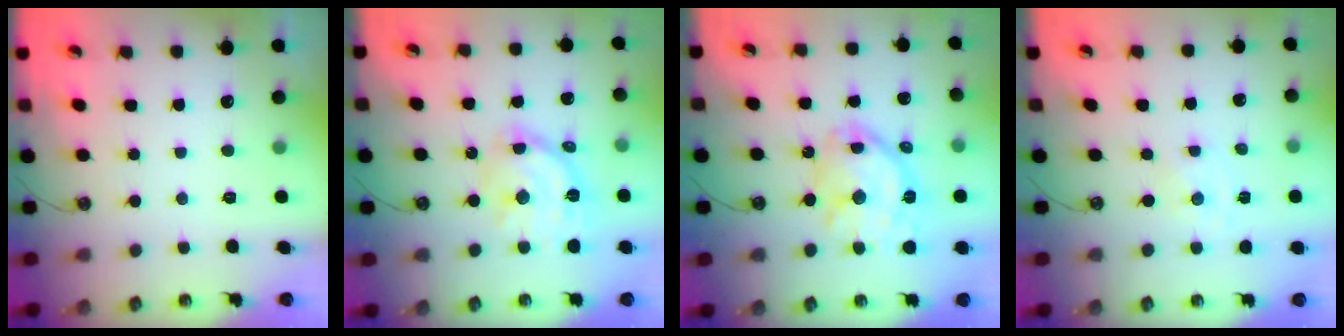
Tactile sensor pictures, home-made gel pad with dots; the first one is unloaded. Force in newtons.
{"total": 16.0, "press": 16.0, "slide": 1.2}
{"total": 16.6, "press": 16.6, "slide": 1.5}
{"total": 0.0}